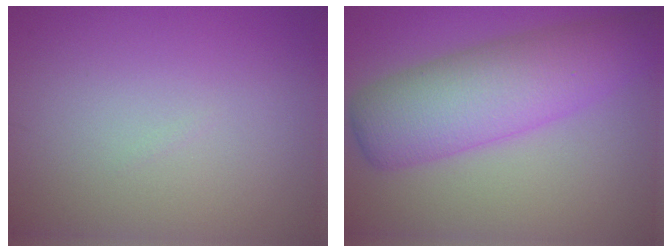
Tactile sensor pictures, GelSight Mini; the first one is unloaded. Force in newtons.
{"total": 8.0, "press": 8.0, "slide": 0.2}